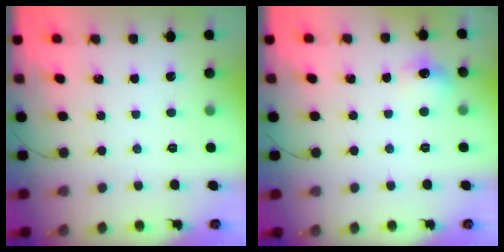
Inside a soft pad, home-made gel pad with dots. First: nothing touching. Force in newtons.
{"total": 7.1, "press": 6.9, "slide": 1.7}